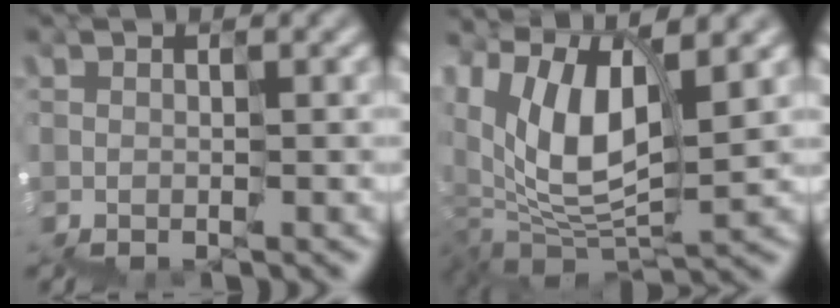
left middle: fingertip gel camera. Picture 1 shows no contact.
{"total": 7.3, "force": [4.5, 3.1, 4.8], "torque": [-0.102, 0.011, 0.086]}